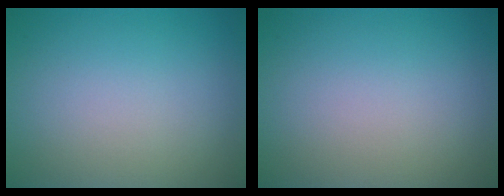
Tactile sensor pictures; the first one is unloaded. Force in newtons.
{"total": 0.0}